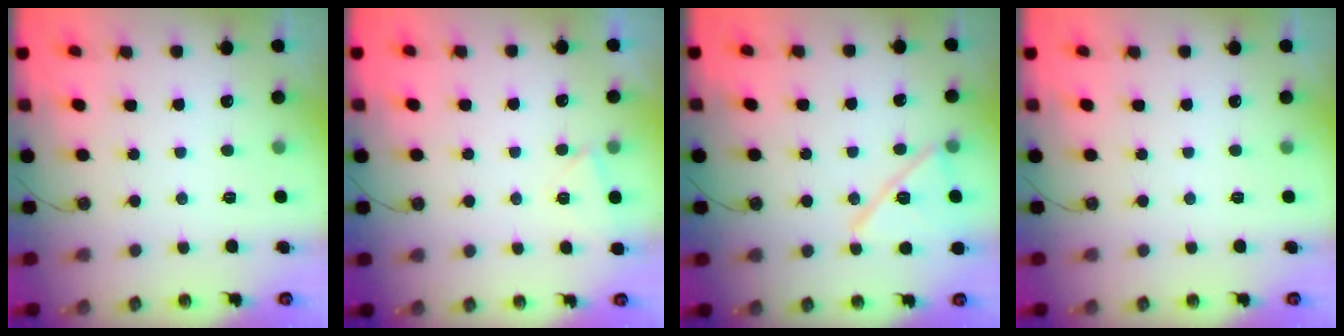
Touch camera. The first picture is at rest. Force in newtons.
{"total": 3.7, "press": 2.4, "slide": 2.8}
{"total": 13.6, "press": 13.6, "slide": 0.5}
{"total": 0.0}